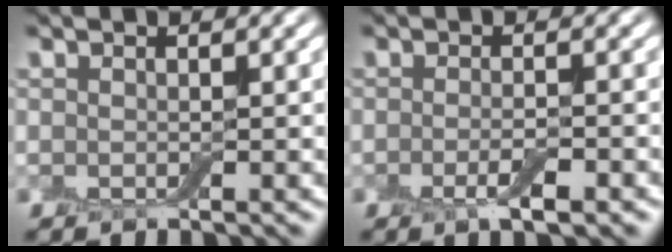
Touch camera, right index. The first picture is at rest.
{"total": 2.4, "force": [-1.1, 0.6, 2.1], "torque": [-0.038, -0.005, -0.020]}